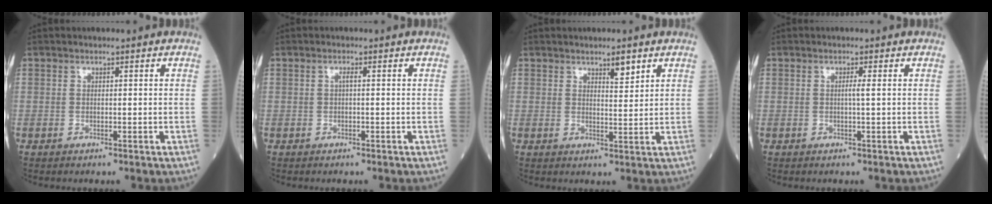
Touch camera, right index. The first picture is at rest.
{"total": 0.7, "force": [0.0, 0.0, 0.7], "torque": [-0.014, 0.002, -0.001]}
{"total": 2.9, "force": [2.0, 0.6, 2.0], "torque": [-0.032, -0.002, 0.032]}
{"total": 1.0, "force": [0.0, -0.3, 1.0], "torque": [-0.018, 0.001, -0.001]}